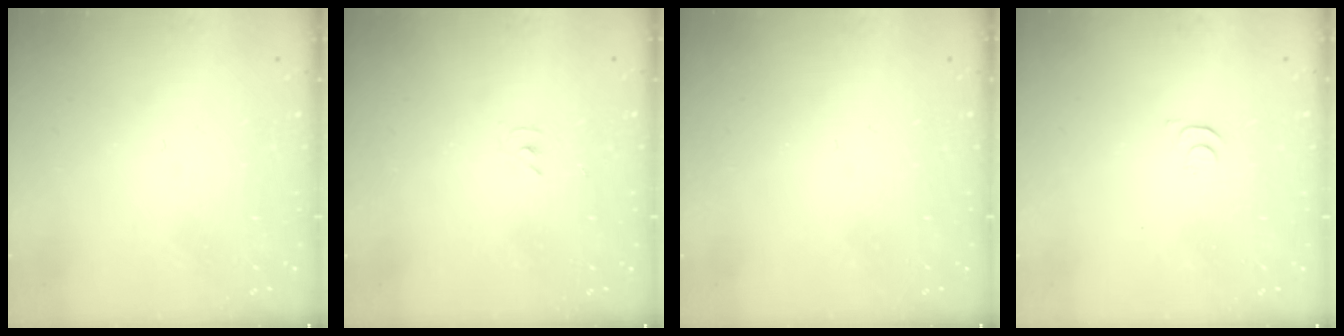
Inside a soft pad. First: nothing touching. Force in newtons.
{"total": 3.5, "press": 3.5, "slide": 0.5}
{"total": 0.0}
{"total": 3.3, "press": 3.2, "slide": 0.4}